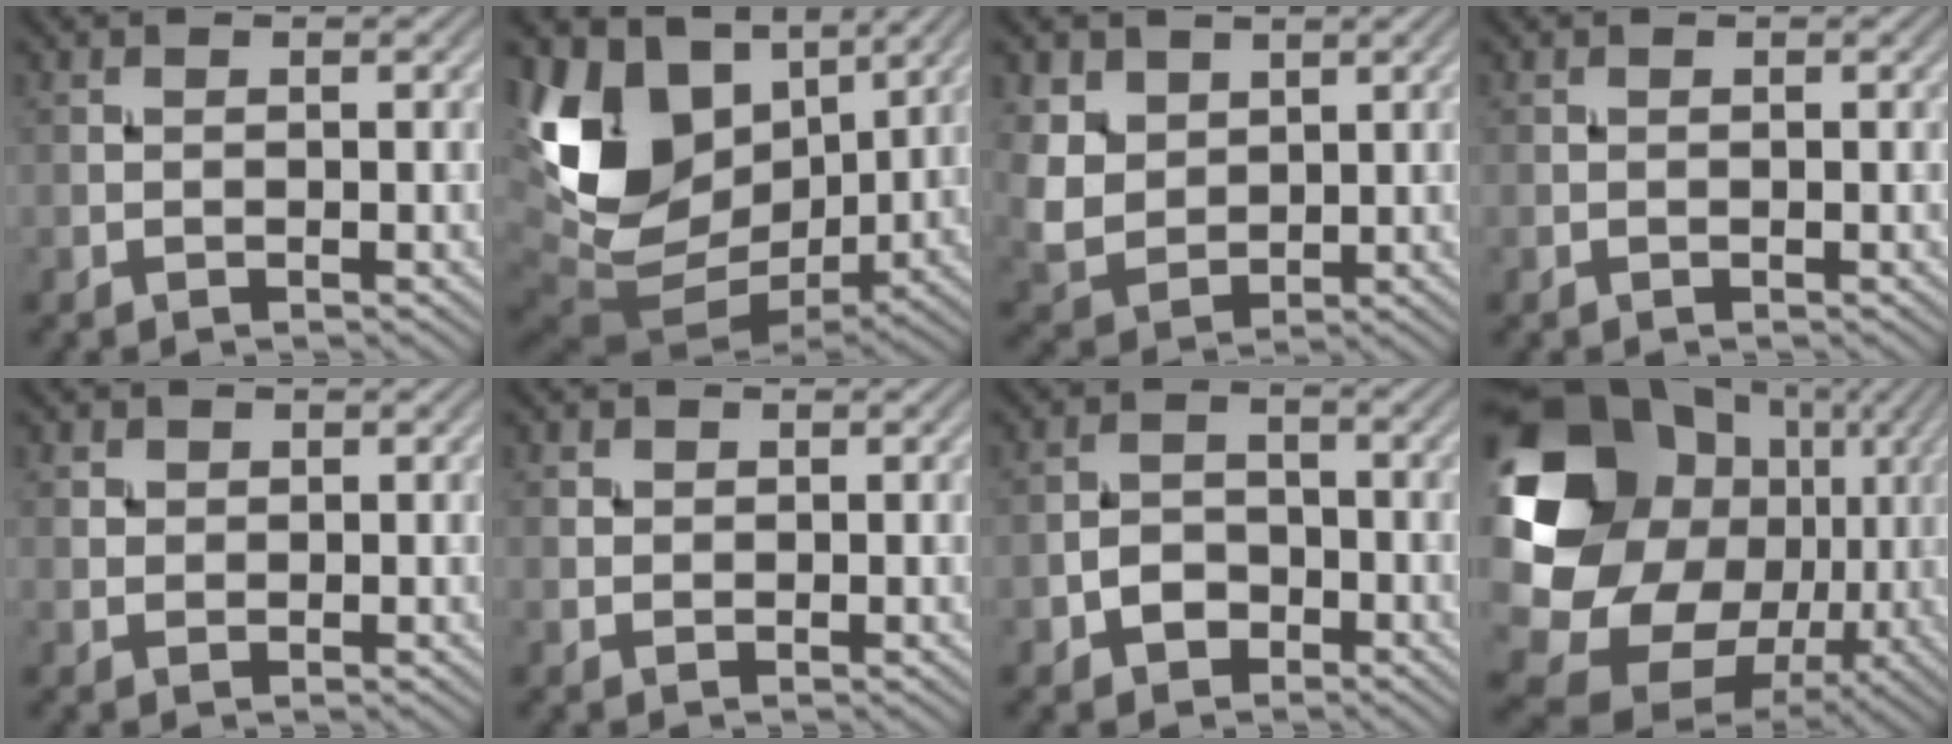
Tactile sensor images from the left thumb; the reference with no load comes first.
{"total": 18.3, "force": [3.7, 13.1, 12.3], "torque": [-0.258, -0.003, 0.101]}
{"total": 6.9, "force": [3.0, 5.2, 3.3], "torque": [-0.127, -0.005, 0.069]}
{"total": 0.0}
{"total": 1.9, "force": [0.9, 1.6, 0.6], "torque": [-0.016, -0.008, 0.020]}
{"total": 1.6, "force": [0.7, 1.3, 0.4], "torque": [-0.011, -0.005, 0.014]}
{"total": 3.7, "force": [-1.8, 2.8, 1.7], "torque": [-0.031, 0.001, -0.040]}
{"total": 20.5, "force": [0.9, 16.9, 11.6], "torque": [-0.266, -0.027, 0.049]}